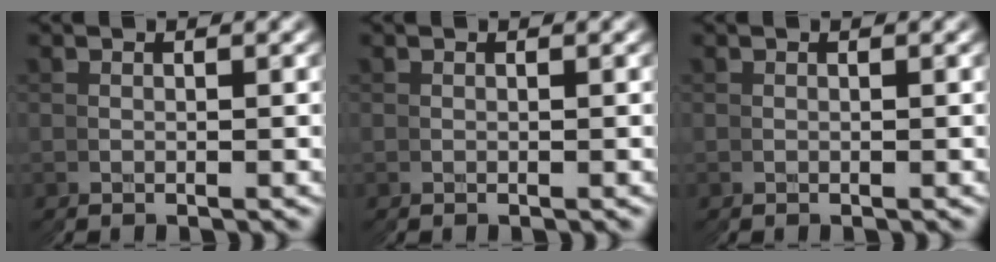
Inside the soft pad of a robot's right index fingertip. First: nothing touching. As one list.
[{"total": 0.0}, {"total": 0.0}]